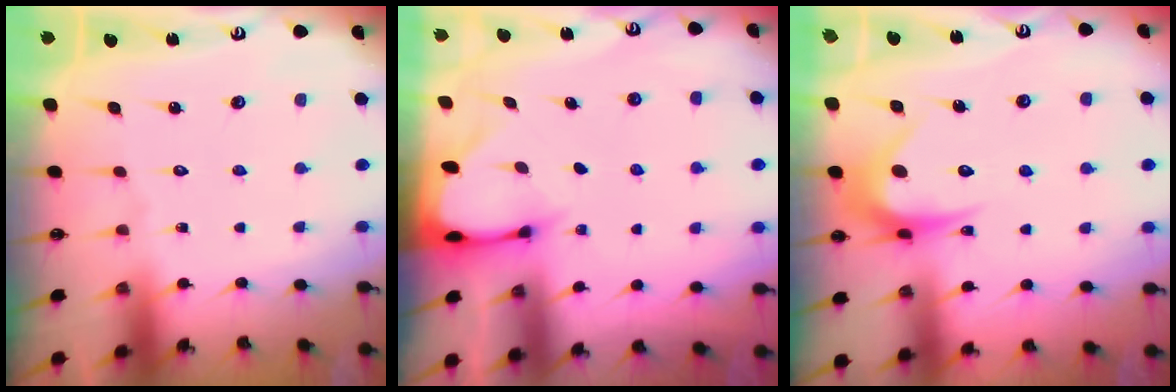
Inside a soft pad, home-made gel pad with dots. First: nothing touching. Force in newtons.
{"total": 2.5, "press": 2.5, "slide": 0.0}
{"total": 9.7, "press": 9.7, "slide": 0.4}